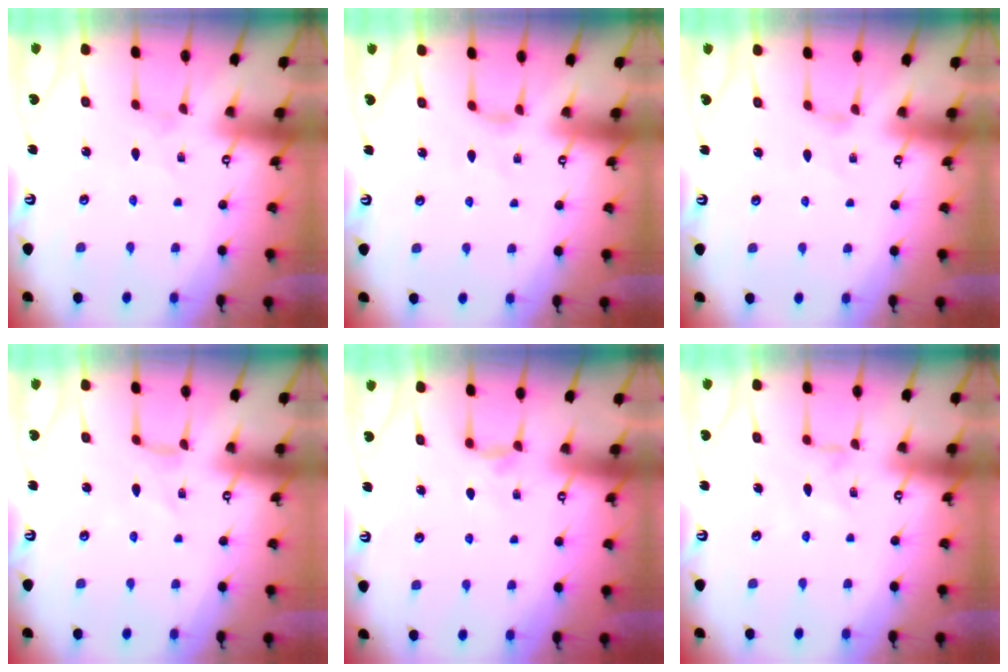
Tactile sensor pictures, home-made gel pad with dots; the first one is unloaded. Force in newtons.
{"total": 2.3, "press": 2.2, "slide": 0.6}
{"total": 1.2, "press": 1.2, "slide": 0.4}
{"total": 0.0}
{"total": 3.8, "press": 3.8, "slide": 0.6}
{"total": 0.9, "press": 0.8, "slide": 0.3}